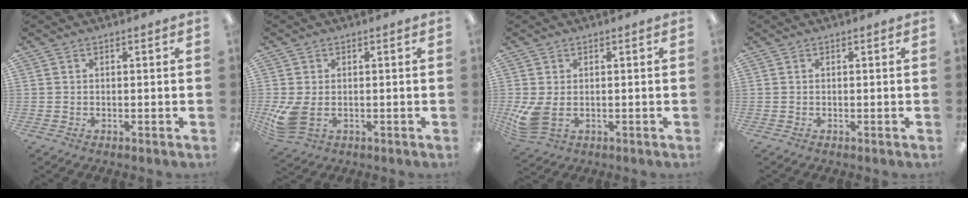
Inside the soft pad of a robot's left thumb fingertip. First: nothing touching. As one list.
[{"total": 6.1, "force": [-0.8, 4.0, 4.5], "torque": [-0.108, -0.007, -0.018]}, {"total": 5.7, "force": [-0.4, 3.6, 4.4], "torque": [-0.102, -0.006, -0.010]}, {"total": 0.0}]